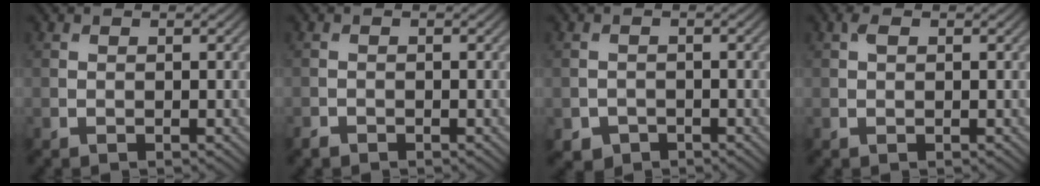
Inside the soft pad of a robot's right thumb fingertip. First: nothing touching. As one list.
[{"total": 0.7, "force": [-0.6, 0.3, 0.1], "torque": [-0.002, -0.003, -0.014]}, {"total": 1.9, "force": [-1.2, 1.4, 0.4], "torque": [-0.004, -0.006, -0.025]}, {"total": 0.9, "force": [0.3, 0.5, 0.7], "torque": [-0.016, 0.003, 0.006]}]